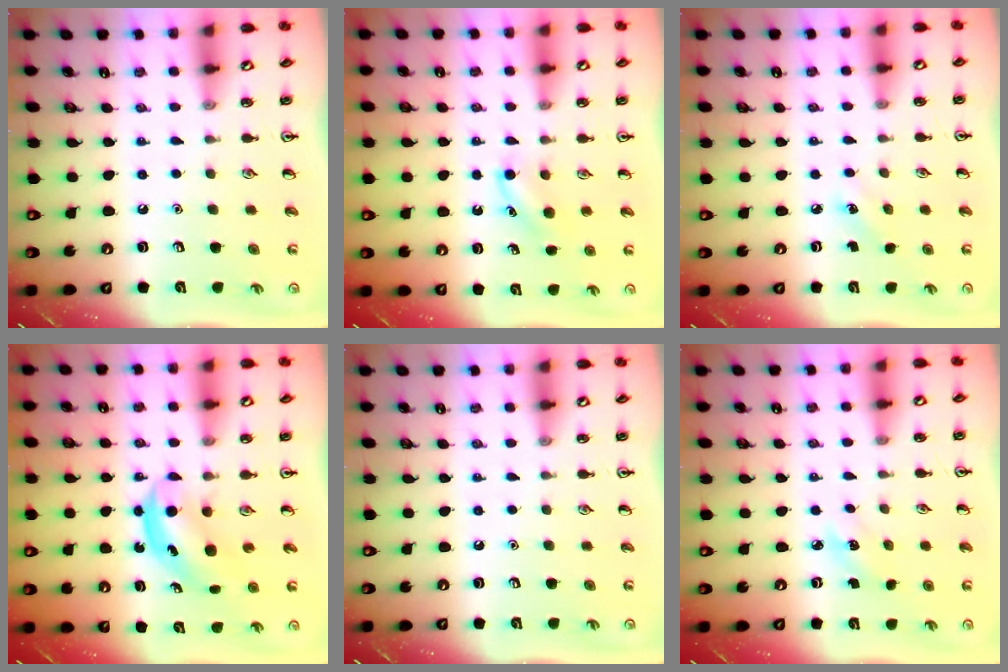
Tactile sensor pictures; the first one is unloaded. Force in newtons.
{"total": 4.3, "press": 4.1, "slide": 1.3}
{"total": 1.9, "press": 1.7, "slide": 0.7}
{"total": 5.3, "press": 5.2, "slide": 0.9}
{"total": 0.0}
{"total": 2.7, "press": 2.5, "slide": 1.0}